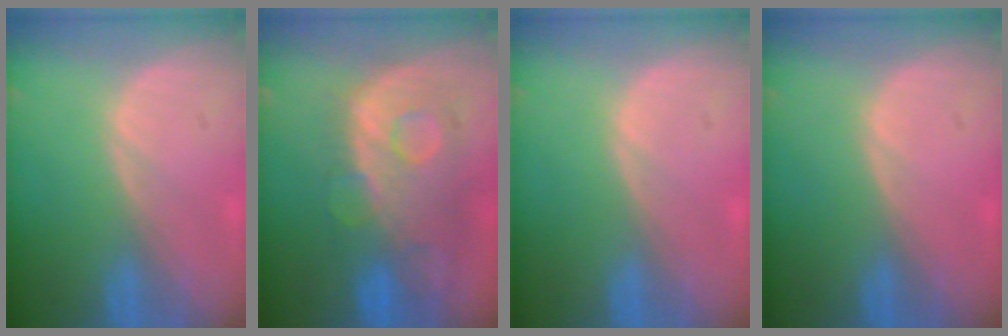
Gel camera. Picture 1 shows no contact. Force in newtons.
{"total": 11.2, "press": 9.7, "slide": 5.5}
{"total": 0.0}
{"total": 0.0}